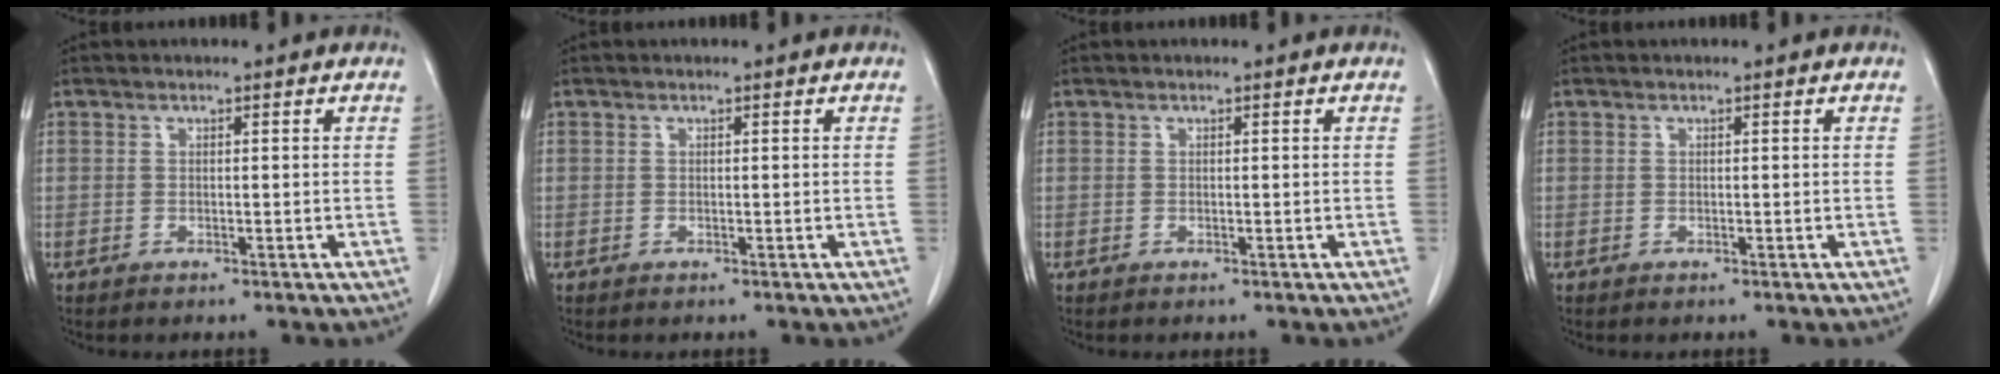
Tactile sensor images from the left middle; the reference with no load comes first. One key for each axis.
{"total": 0.0}
{"total": 0.0}
{"total": 0.0}